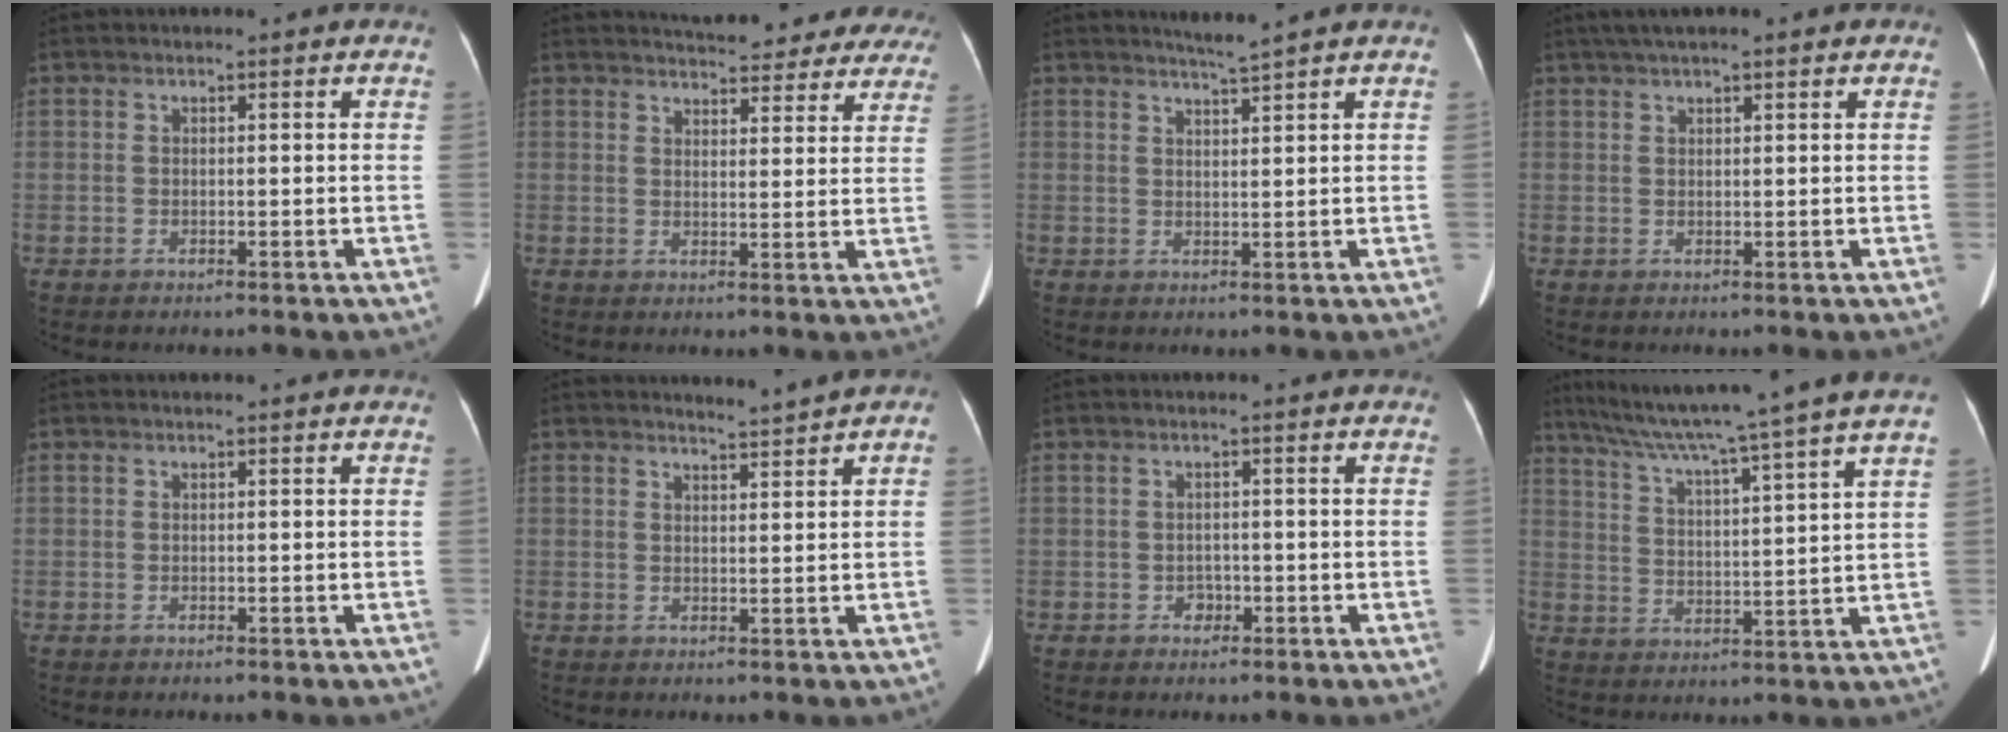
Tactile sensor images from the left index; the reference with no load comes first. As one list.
[{"total": 18.9, "force": [17.5, 5.1, 4.8], "torque": [-0.046, -0.014, 0.193]}, {"total": 2.2, "force": [1.9, -1.0, 0.6], "torque": [-0.014, -0.008, 0.039]}, {"total": 6.0, "force": [4.3, 1.0, 4.0], "torque": [-0.062, 0.034, 0.065]}, {"total": 0.0}, {"total": 1.7, "force": [1.6, -0.4, 0.4], "torque": [-0.005, 0.002, 0.026]}, {"total": 1.5, "force": [-1.0, 1.1, 0.3], "torque": [-0.004, -0.001, -0.013]}, {"total": 18.8, "force": [15.6, -2.5, 10.2], "torque": [-0.173, -0.009, 0.222]}]